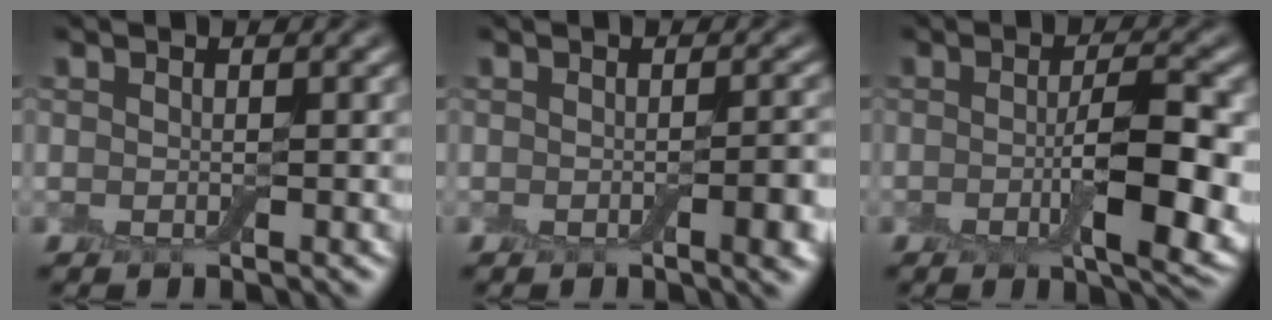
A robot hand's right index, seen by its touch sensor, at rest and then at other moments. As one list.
[{"total": 2.7, "force": [-0.7, 0.6, 2.6], "torque": [-0.030, 0.001, -0.011]}, {"total": 6.8, "force": [-1.1, 1.8, 6.4], "torque": [-0.105, -0.007, -0.014]}]